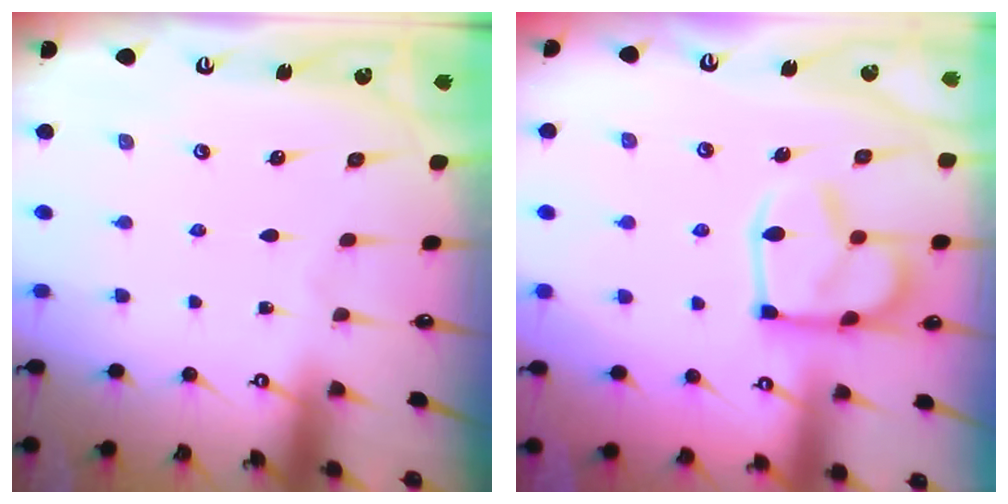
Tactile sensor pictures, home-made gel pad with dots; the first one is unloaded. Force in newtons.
{"total": 14.2, "press": 14.1, "slide": 1.4}